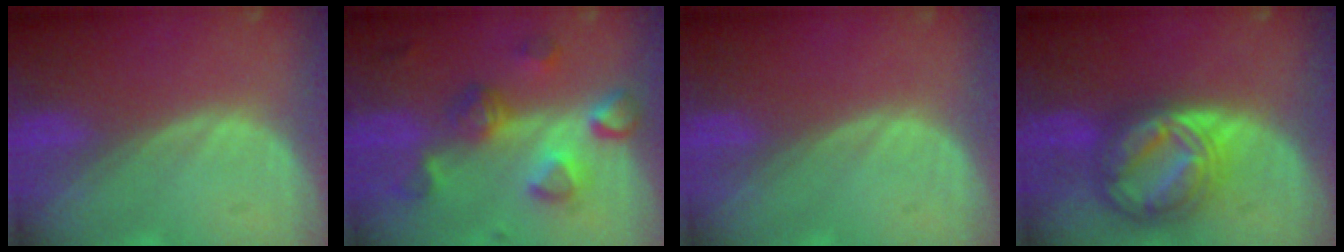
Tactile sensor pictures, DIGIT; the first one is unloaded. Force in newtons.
{"total": 8.0, "press": 7.3, "slide": 3.1}
{"total": 0.0}
{"total": 9.1, "press": 9.1, "slide": 0.6}